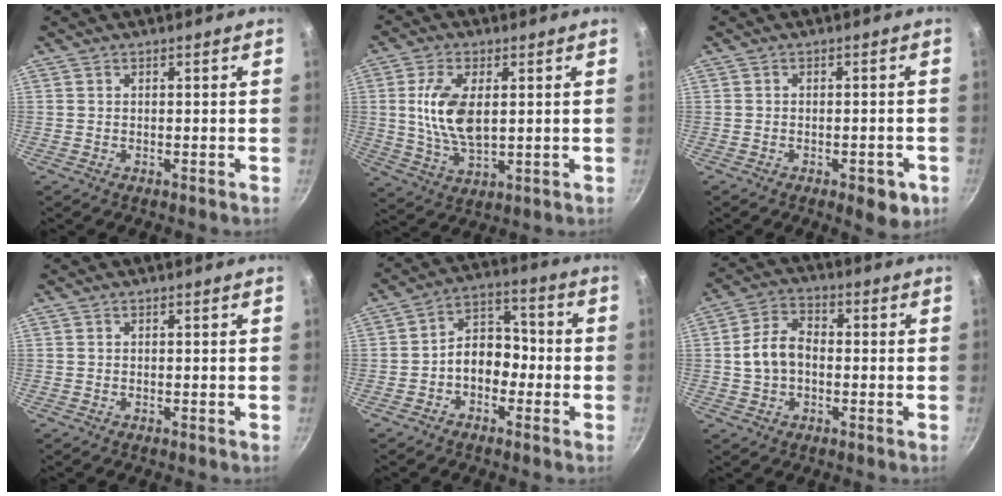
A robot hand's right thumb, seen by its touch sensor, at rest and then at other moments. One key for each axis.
{"total": 10.7, "fx": 1.6, "fy": 5.5, "fz": 9.1, "tx": -0.174, "ty": -0.007, "tz": 0.035}
{"total": 5.6, "fx": -2.5, "fy": 2.7, "fz": 4.3, "tx": -0.033, "ty": 0.016, "tz": -0.025}
{"total": 0.0}
{"total": 8.2, "fx": -2.4, "fy": 5.9, "fz": 5.1, "tx": -0.036, "ty": 0.044, "tz": -0.050}
{"total": 8.0, "fx": -0.4, "fy": 5.7, "fz": 5.6, "tx": -0.089, "ty": 0.025, "tz": -0.016}